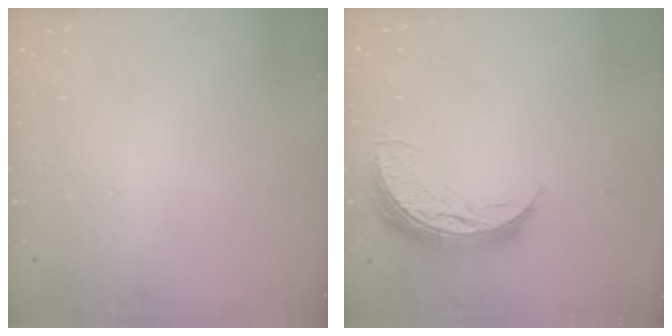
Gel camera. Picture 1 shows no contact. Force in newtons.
{"total": 9.9, "press": 9.9, "slide": 0.6}